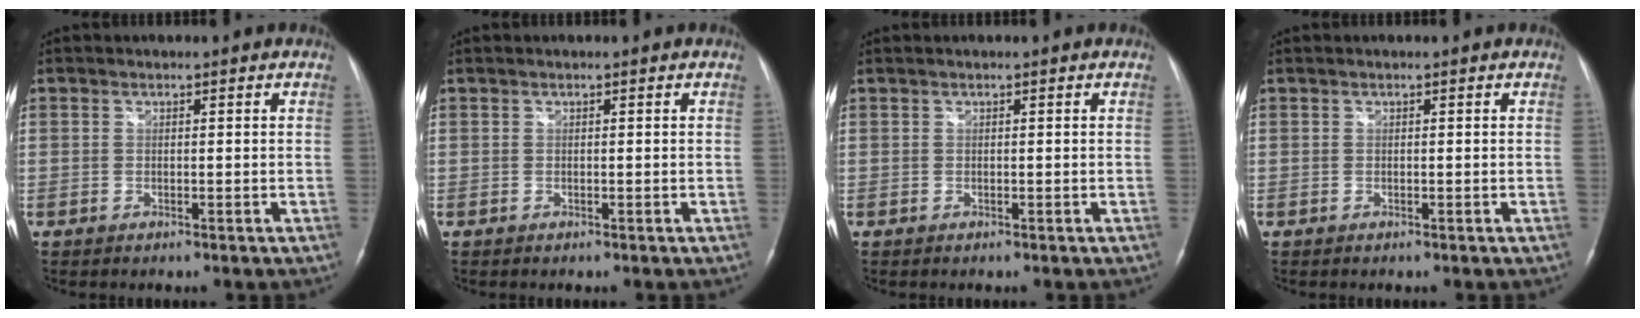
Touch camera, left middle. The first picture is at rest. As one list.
[{"total": 0.0}, {"total": 0.0}, {"total": 0.0}]